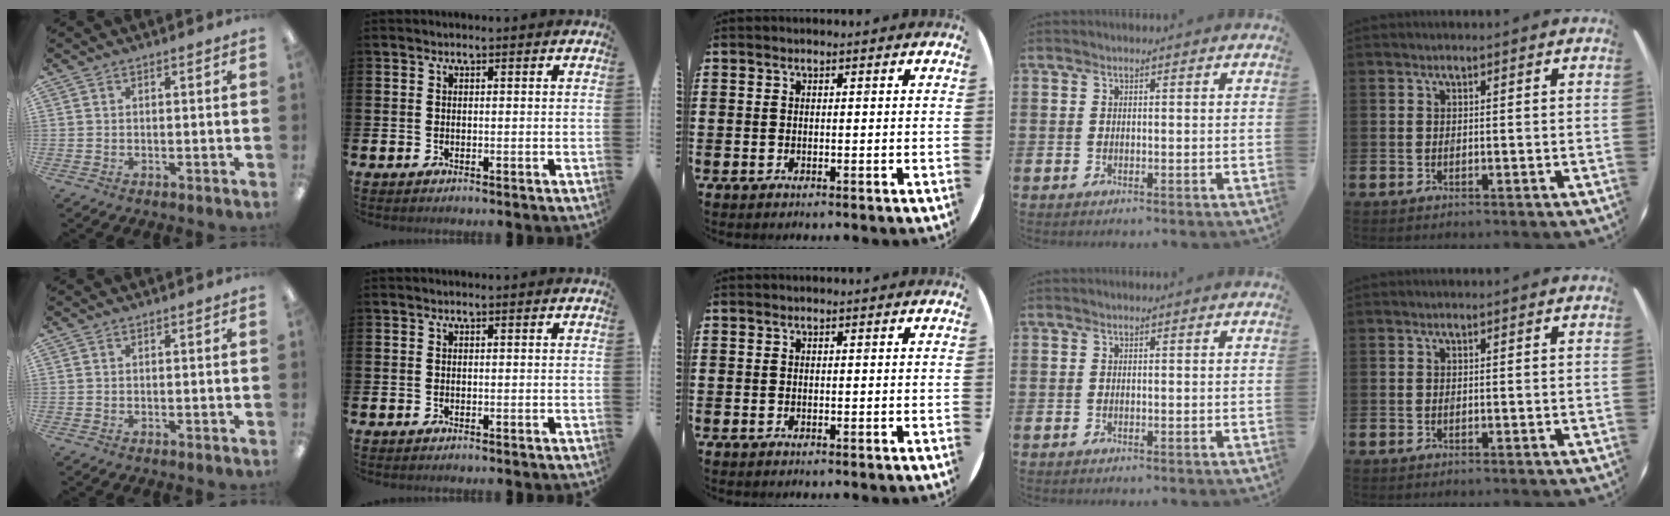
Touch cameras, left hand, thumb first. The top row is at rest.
{}